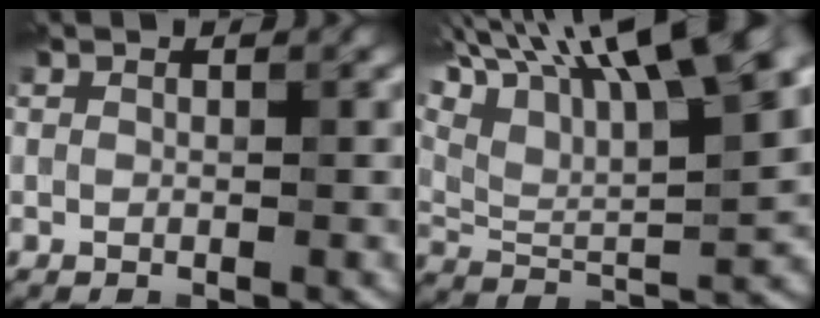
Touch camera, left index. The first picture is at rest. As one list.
[{"total": 17.2, "force": [9.6, 5.4, 13.2], "torque": [-0.252, 0.042, 0.170]}]